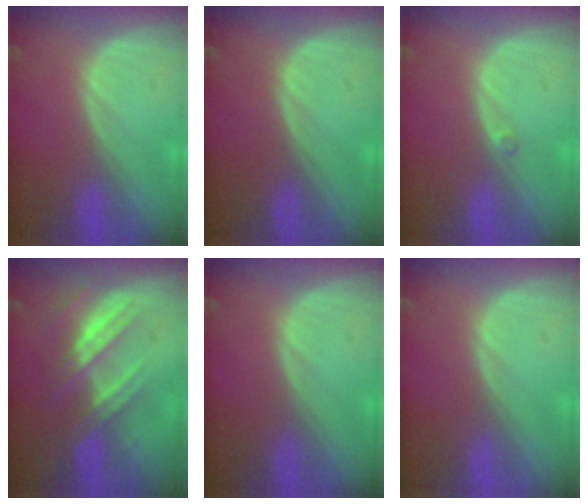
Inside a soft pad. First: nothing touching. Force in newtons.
{"total": 0.0}
{"total": 0.5, "press": 0.5, "slide": 0.2}
{"total": 7.3, "press": 6.8, "slide": 2.7}
{"total": 0.0}
{"total": 0.0}